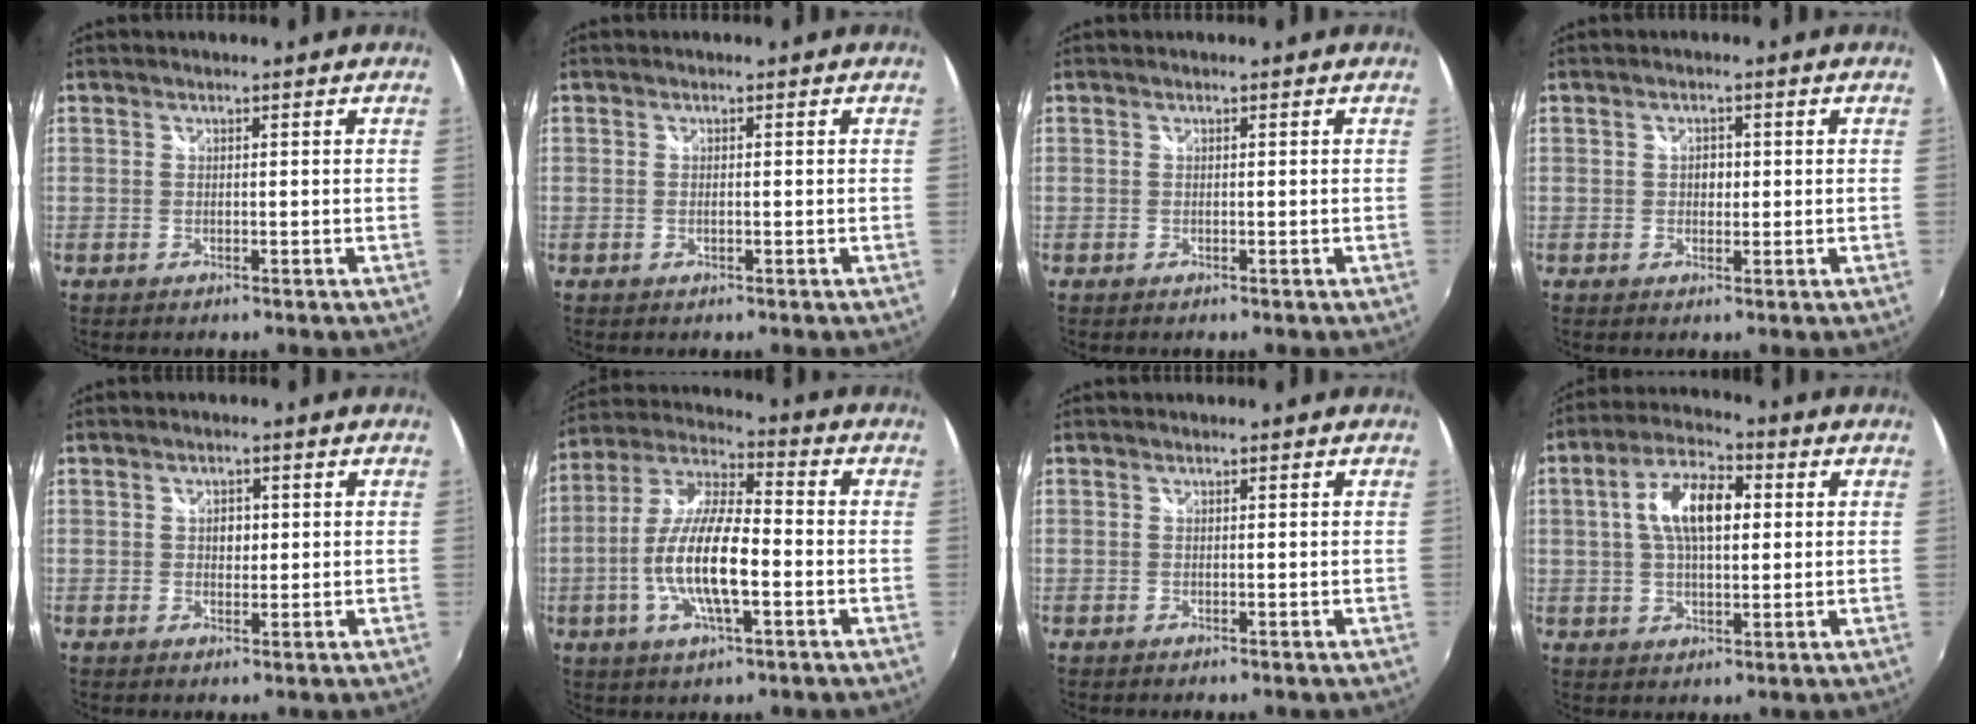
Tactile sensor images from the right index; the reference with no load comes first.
{"total": 0.5, "force": [-0.1, 0.2, 0.4], "torque": [-0.011, -0.001, -0.003]}
{"total": 0.0}
{"total": 2.0, "force": [0.0, 1.7, 1.0], "torque": [-0.013, 0.004, -0.002]}
{"total": 2.3, "force": [0.3, 1.9, 1.3], "torque": [-0.017, 0.004, 0.003]}
{"total": 14.3, "force": [-3.5, 4.3, 13.2], "torque": [-0.265, -0.002, -0.067]}
{"total": 0.0}
{"total": 10.8, "force": [2.1, 5.2, 9.2], "torque": [-0.169, 0.021, 0.033]}